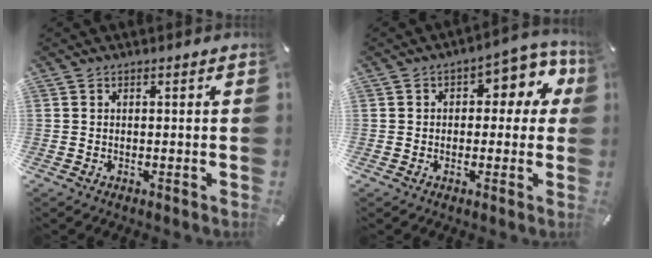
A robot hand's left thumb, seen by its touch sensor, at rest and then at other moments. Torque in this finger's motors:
{"motor_torque": [0.22, 0.13, 0.34, 0.19, -0.04]}